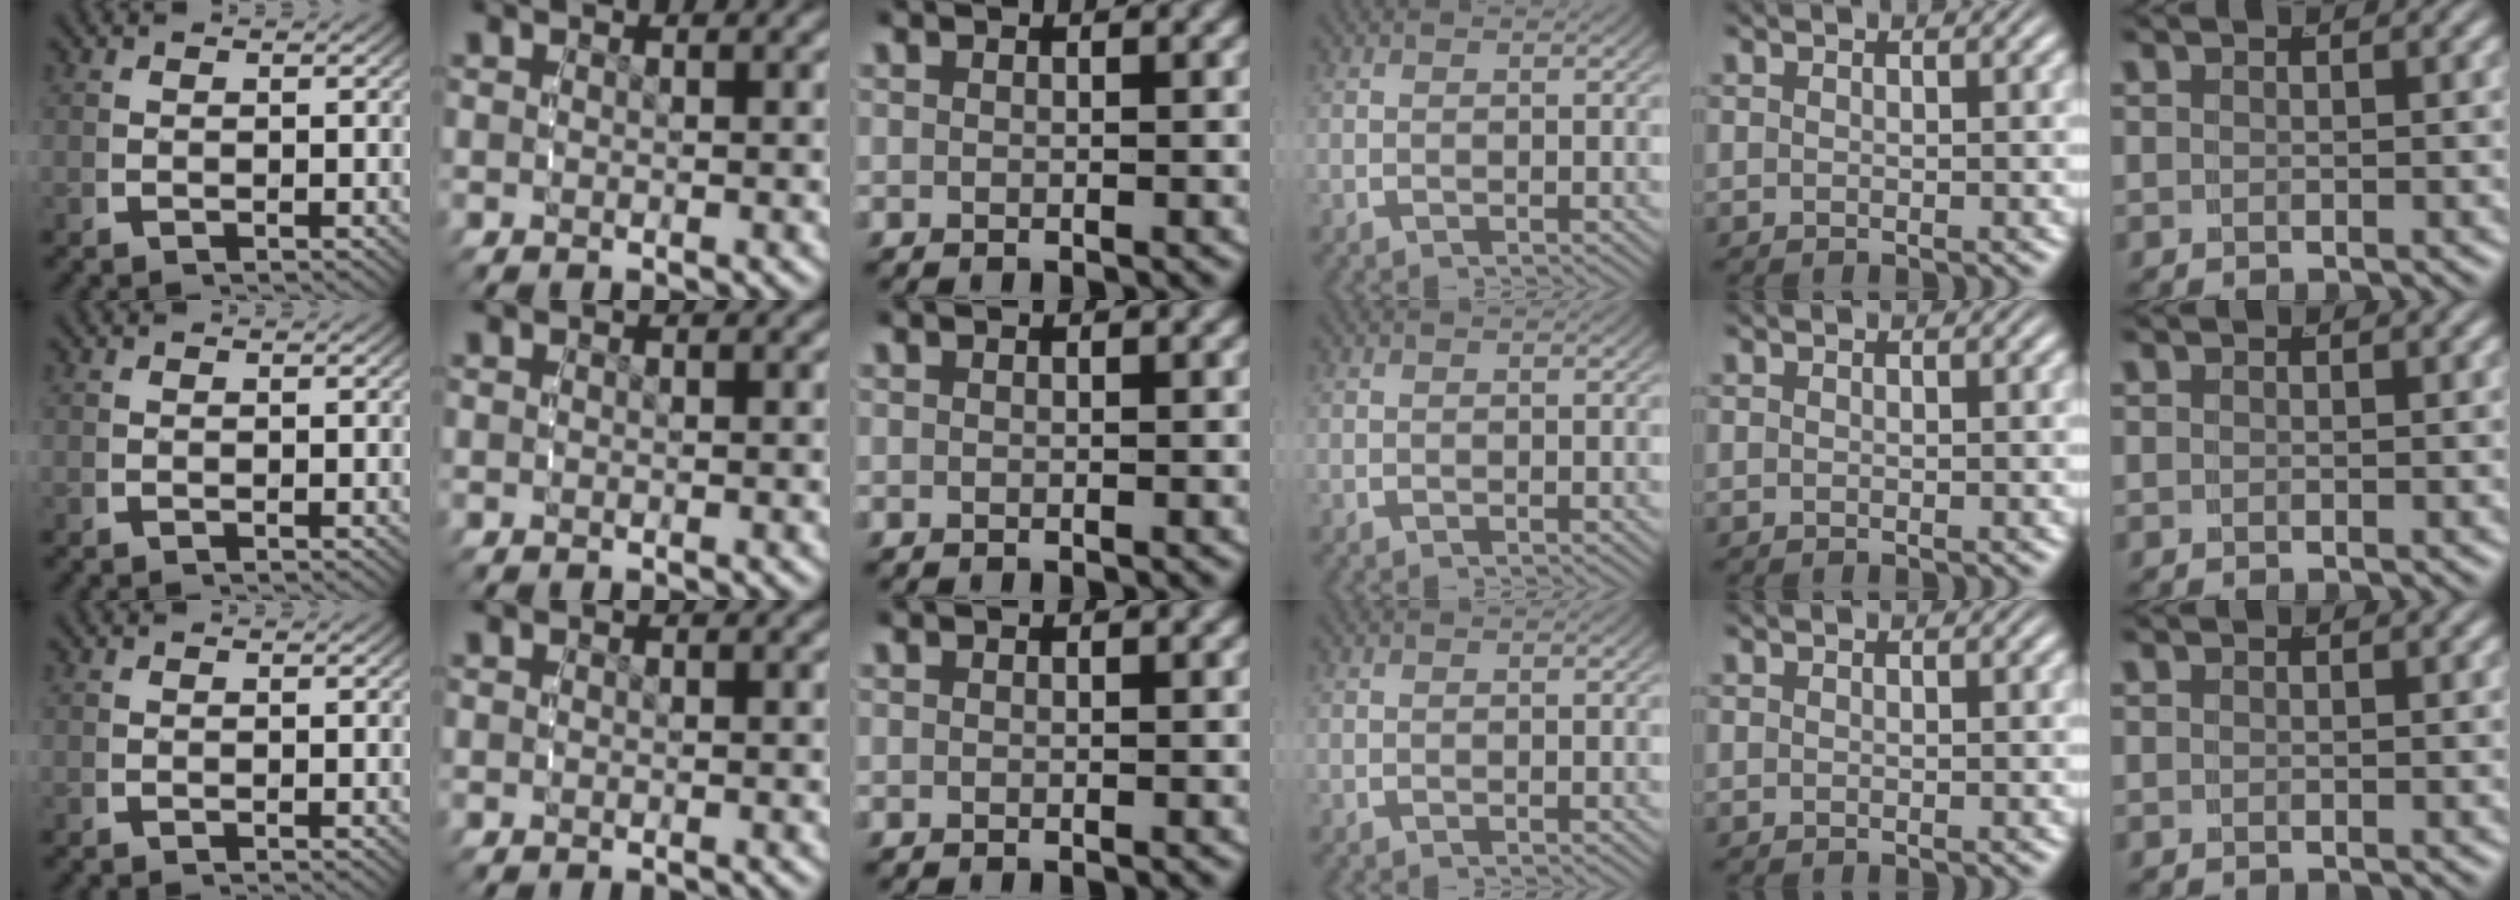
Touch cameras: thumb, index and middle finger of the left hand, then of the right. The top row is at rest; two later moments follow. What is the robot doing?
{"motion": "reach", "object": "photo album"}